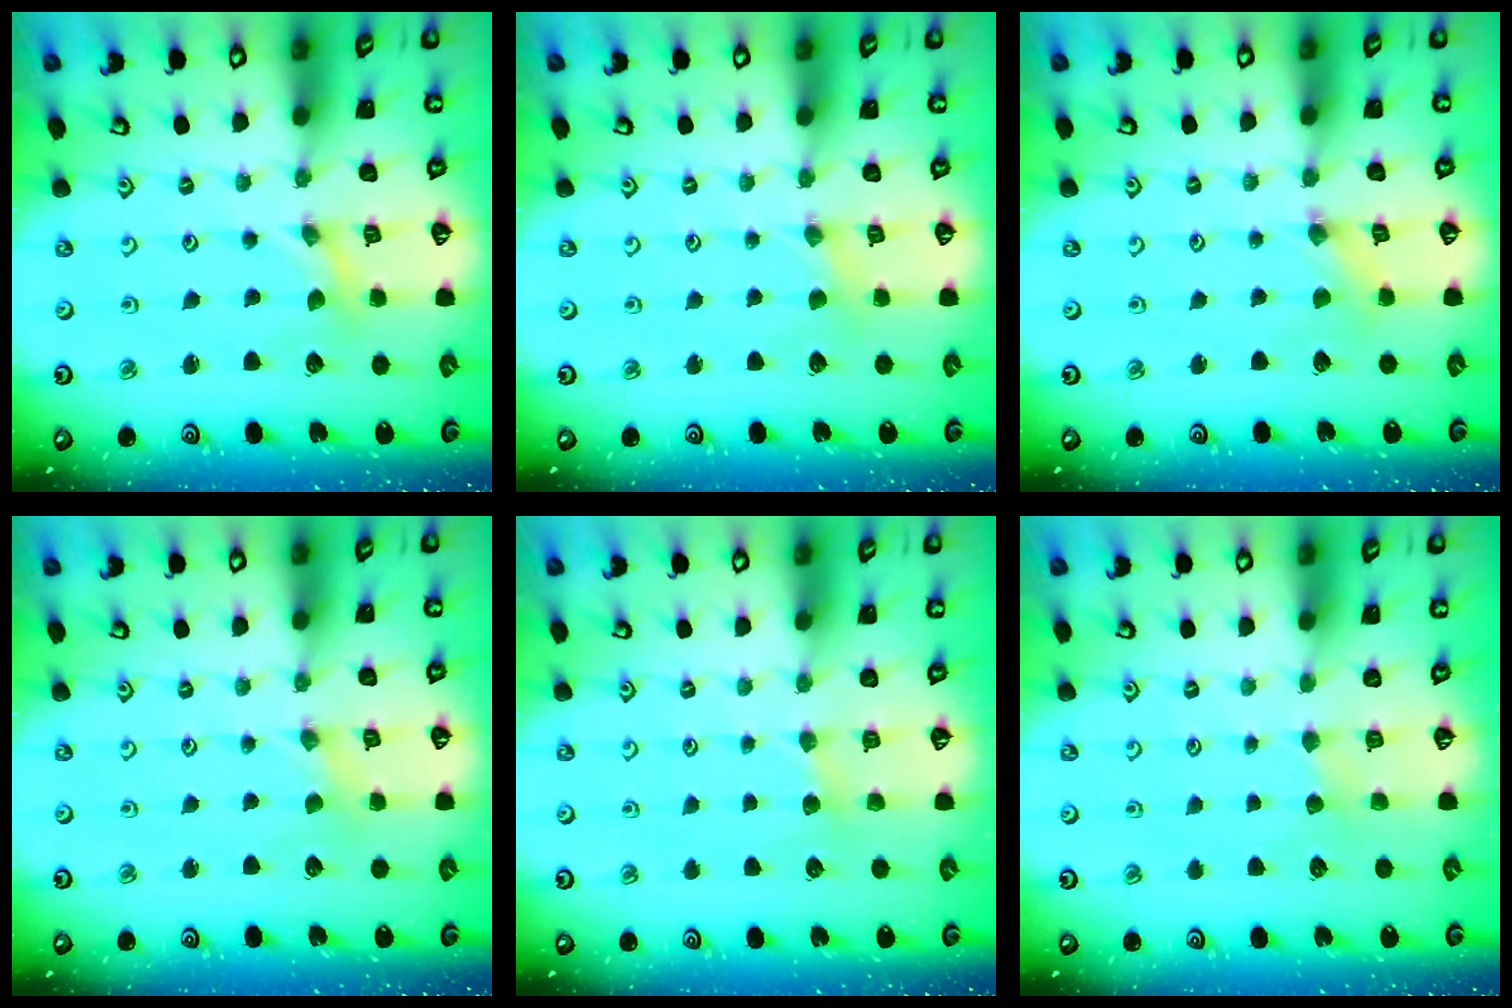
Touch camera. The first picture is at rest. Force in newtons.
{"total": 2.8, "press": 2.8, "slide": 0.4}
{"total": 0.8, "press": 0.7, "slide": 0.3}
{"total": 1.5, "press": 1.5, "slide": 0.2}
{"total": 2.9, "press": 2.9, "slide": 0.4}
{"total": 3.0, "press": 2.9, "slide": 0.5}